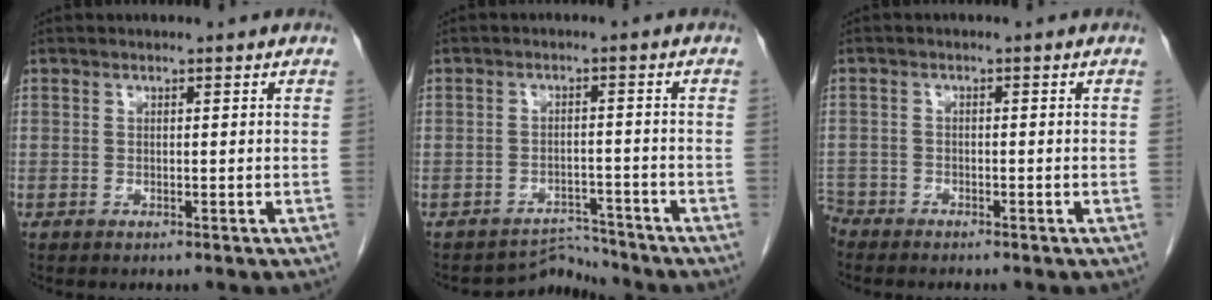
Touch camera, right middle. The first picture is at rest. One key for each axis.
{"total": 3.7, "fx": -3.3, "fy": 0.1, "fz": -1.6, "tx": 0.027, "ty": 0.007, "tz": -0.049}
{"total": 3.2, "fx": -3.0, "fy": 1.2, "fz": 0.1, "tx": -0.004, "ty": -0.004, "tz": -0.059}